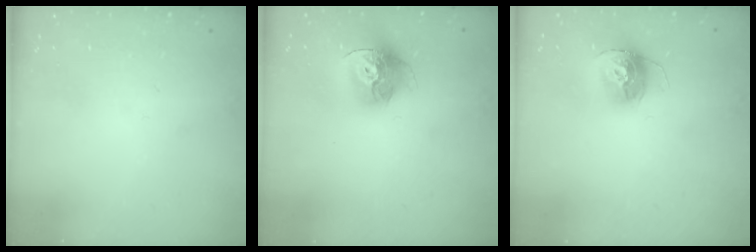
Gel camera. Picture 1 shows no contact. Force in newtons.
{"total": 15.3, "press": 15.2, "slide": 1.7}
{"total": 13.1, "press": 13.0, "slide": 1.1}